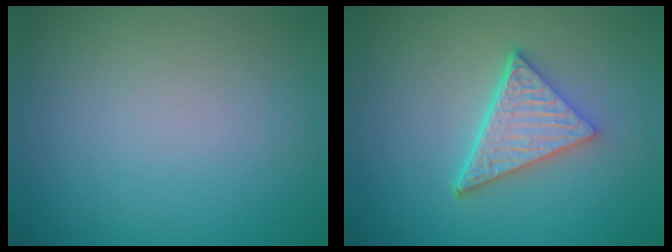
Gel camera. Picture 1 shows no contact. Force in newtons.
{"total": 5.3, "press": 3.9, "slide": 3.6}